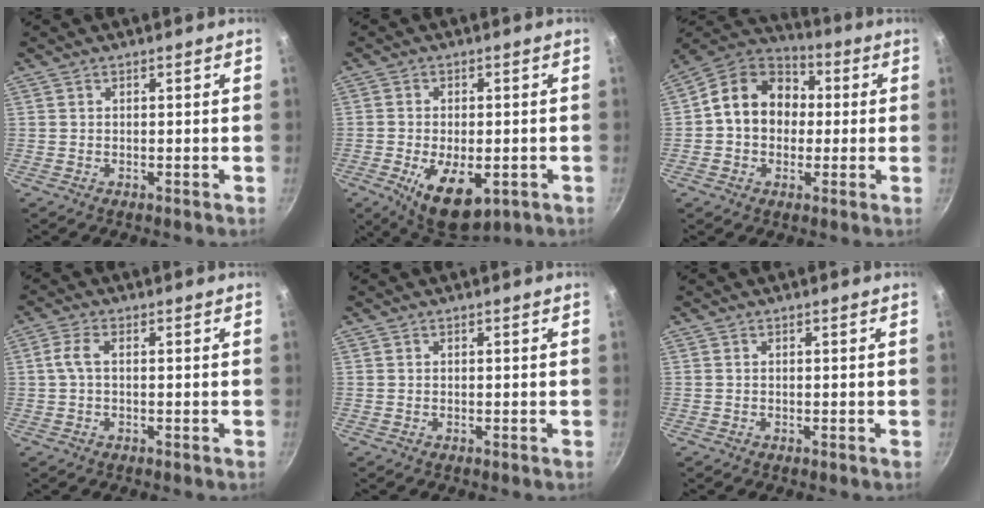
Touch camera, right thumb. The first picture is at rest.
{"total": 12.0, "force": [-4.0, 6.2, 9.5], "torque": [-0.135, -0.001, -0.050]}
{"total": 14.6, "force": [1.1, 11.8, 8.6], "torque": [-0.103, 0.034, -0.002]}
{"total": 3.3, "force": [0.2, 1.6, 2.9], "torque": [-0.071, 0.011, -0.002]}
{"total": 0.0}
{"total": 0.0}